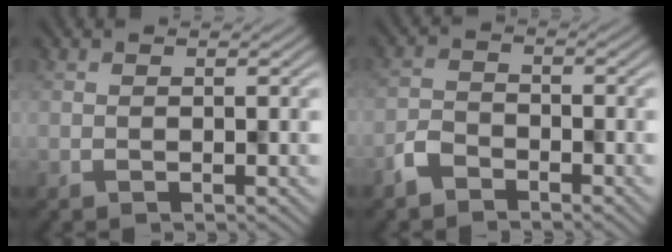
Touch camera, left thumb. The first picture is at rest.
{"total": 3.5, "force": [-3.4, 0.4, -0.9], "torque": [0.008, -0.002, -0.051]}